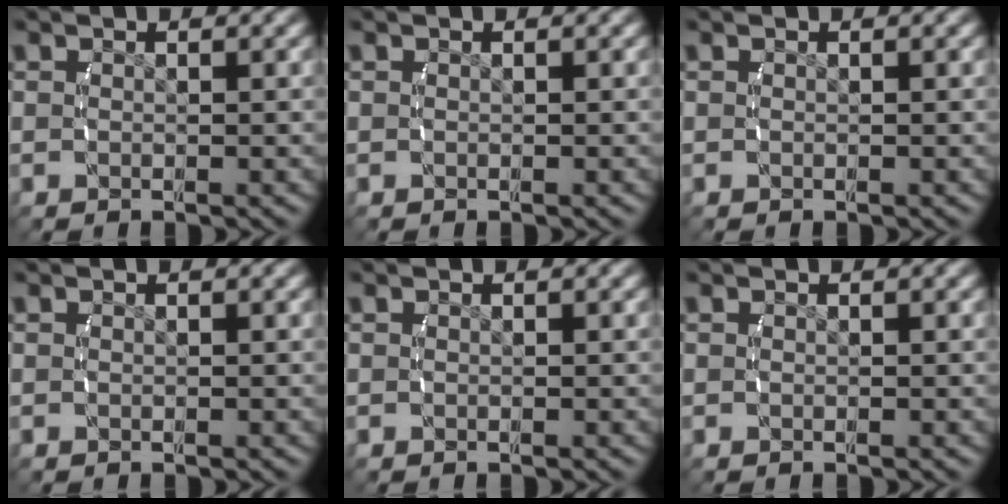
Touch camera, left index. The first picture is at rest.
{"total": 0.0}
{"total": 0.0}
{"total": 0.0}
{"total": 0.0}
{"total": 0.0}